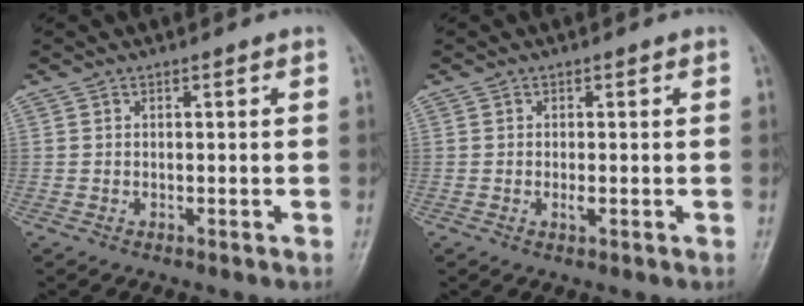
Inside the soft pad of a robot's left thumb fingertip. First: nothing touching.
{"total": 1.1, "force": [-0.2, 0.5, 0.9], "torque": [-0.017, -0.002, -0.004]}